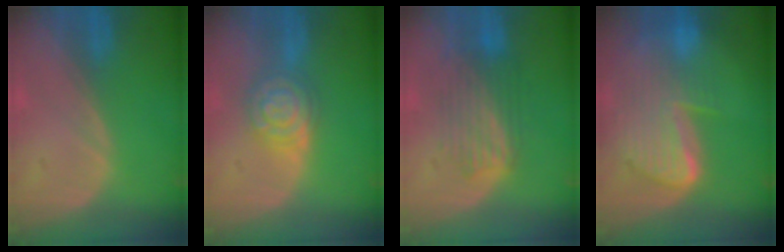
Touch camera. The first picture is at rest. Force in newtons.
{"total": 6.6, "press": 6.6, "slide": 0.4}
{"total": 5.9, "press": 5.9, "slide": 0.4}
{"total": 9.9, "press": 8.5, "slide": 5.1}